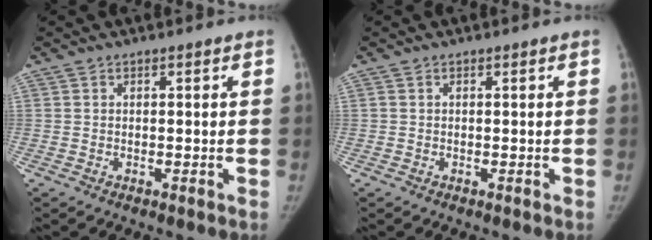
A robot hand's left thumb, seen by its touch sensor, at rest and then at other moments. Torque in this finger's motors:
{"motor_torque": [-0.04, 0.08, 0.03, 0.47, 0.01]}